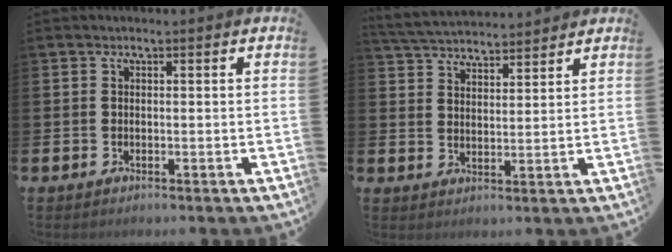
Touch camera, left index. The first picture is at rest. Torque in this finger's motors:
{"motor_torque": [0.00, -0.51, 0.44, 0.12]}